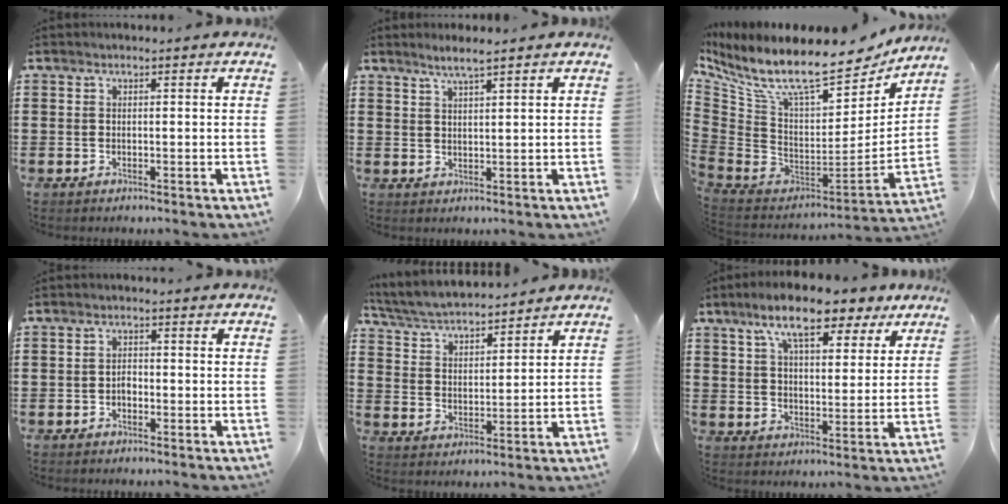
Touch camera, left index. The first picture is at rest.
{"total": 2.2, "force": [1.8, 0.0, 1.3], "torque": [-0.028, 0.001, 0.032]}
{"total": 12.6, "force": [8.6, 3.3, 8.6], "torque": [-0.189, -0.067, 0.143]}
{"total": 1.4, "force": [-0.6, 0.8, 1.0], "torque": [-0.022, 0.002, -0.012]}
{"total": 5.2, "force": [5.0, 0.3, 1.2], "torque": [-0.047, -0.027, 0.086]}
{"total": 10.8, "force": [7.8, 3.2, 6.7], "torque": [-0.129, -0.013, 0.136]}